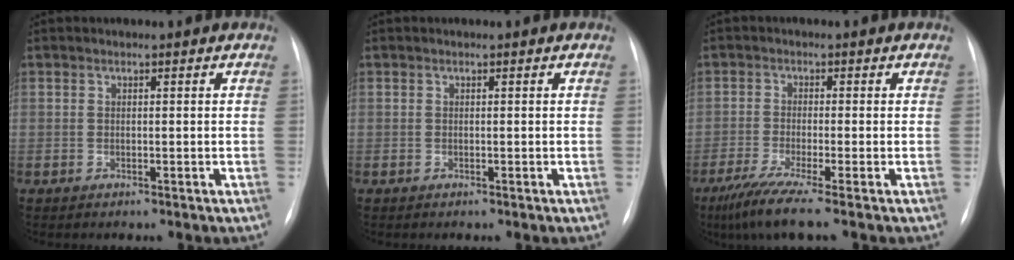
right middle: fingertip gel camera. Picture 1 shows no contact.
{"total": 0.0}
{"total": 6.4, "force": [-4.5, -0.8, 4.5], "torque": [-0.082, -0.024, -0.085]}